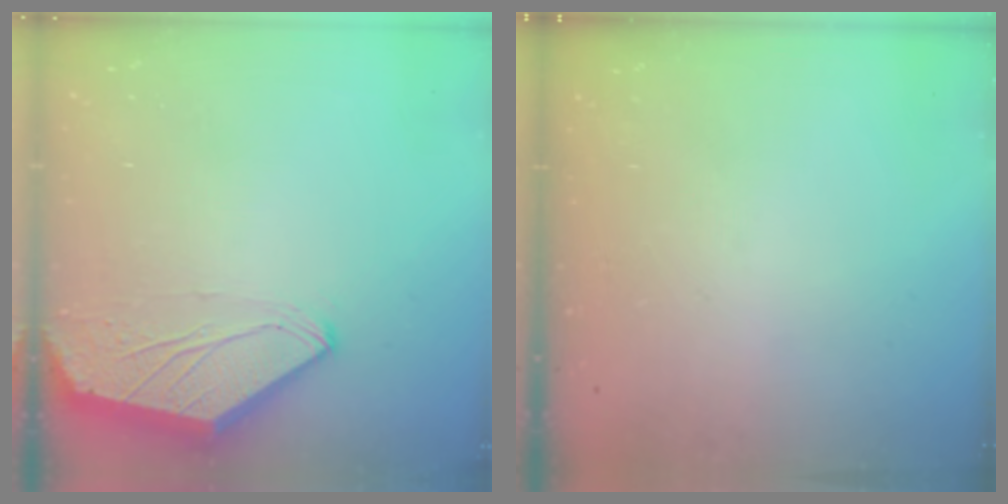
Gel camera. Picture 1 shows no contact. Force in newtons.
{"total": 0.0}